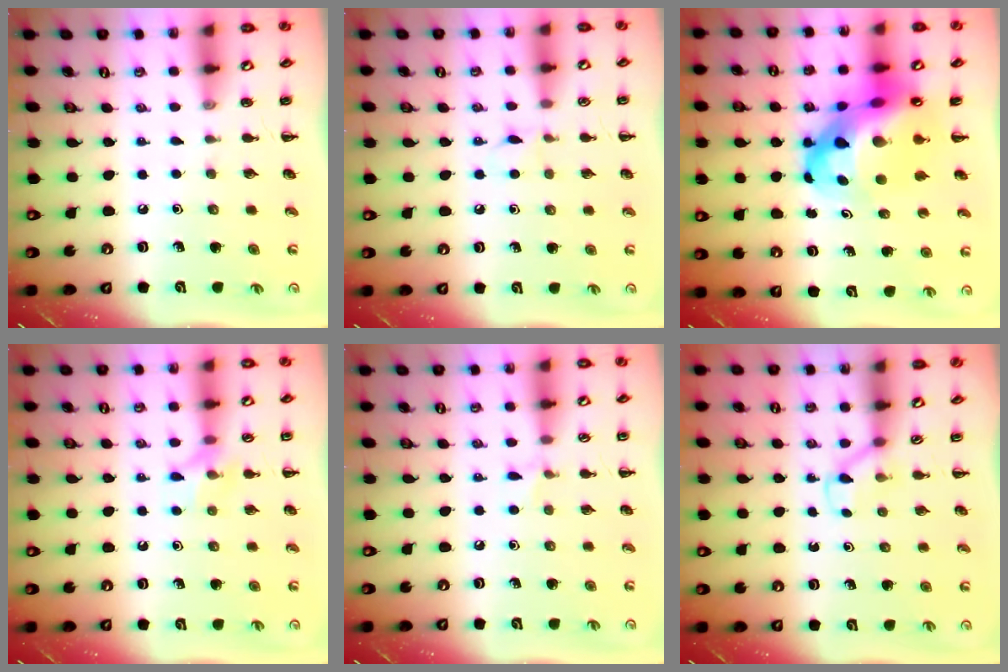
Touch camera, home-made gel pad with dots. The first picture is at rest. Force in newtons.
{"total": 3.8, "press": 3.6, "slide": 1.3}
{"total": 16.0, "press": 15.4, "slide": 4.2}
{"total": 7.8, "press": 7.7, "slide": 0.9}
{"total": 4.8, "press": 4.5, "slide": 1.6}
{"total": 3.0, "press": 2.8, "slide": 1.1}